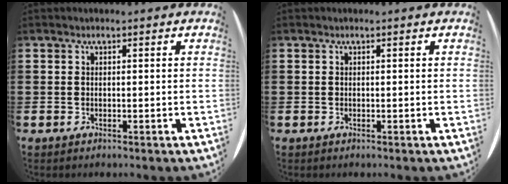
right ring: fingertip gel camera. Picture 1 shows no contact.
{"total": 0.0}